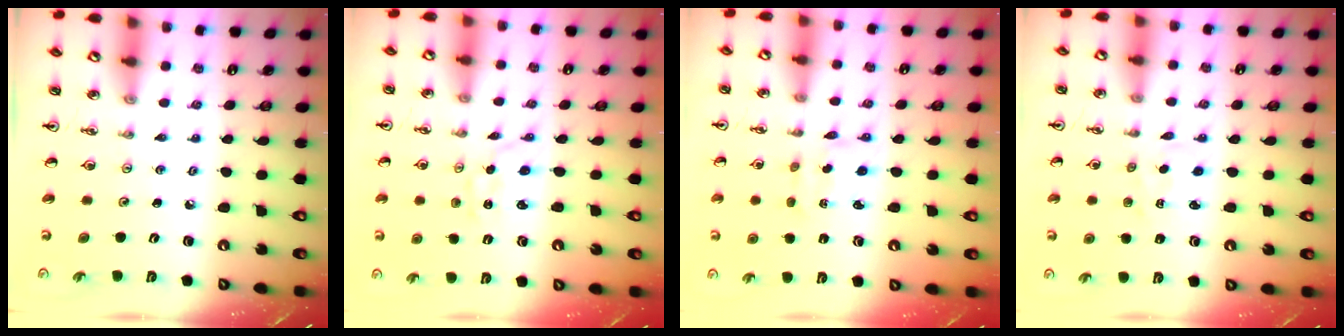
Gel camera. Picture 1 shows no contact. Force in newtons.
{"total": 0.7, "press": 0.6, "slide": 0.3}
{"total": 2.0, "press": 1.9, "slide": 0.8}
{"total": 1.8, "press": 1.7, "slide": 0.3}